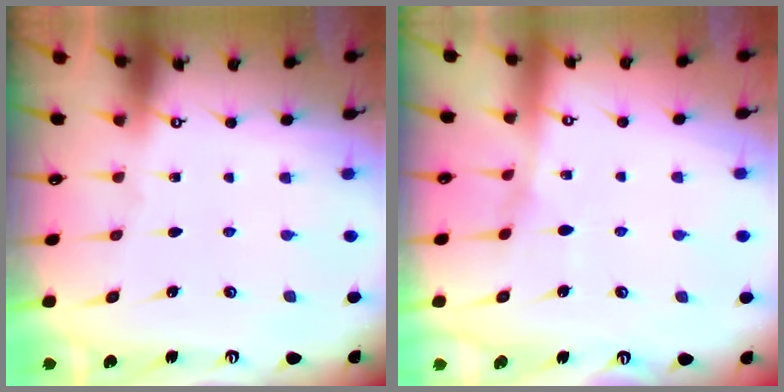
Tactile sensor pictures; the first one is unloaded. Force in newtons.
{"total": 5.9, "press": 5.9, "slide": 0.8}